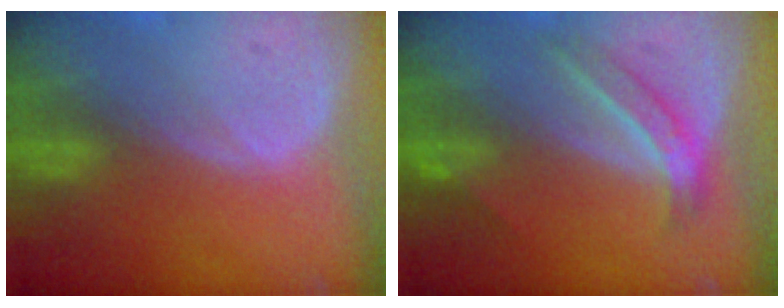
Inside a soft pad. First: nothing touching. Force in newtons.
{"total": 5.0, "press": 4.6, "slide": 2.0}